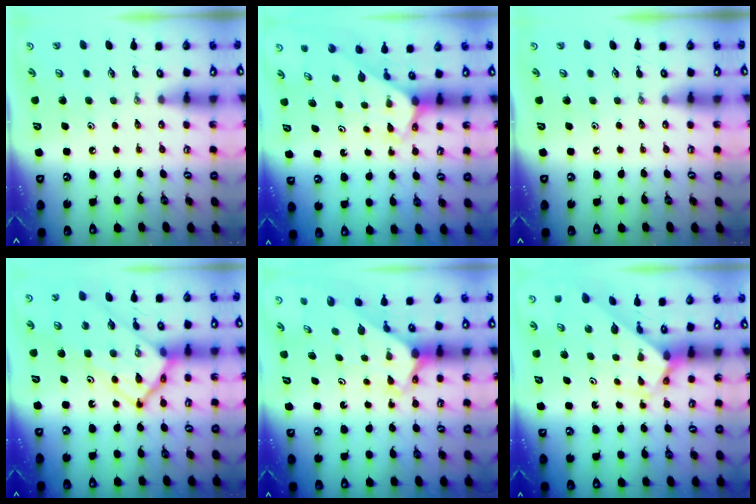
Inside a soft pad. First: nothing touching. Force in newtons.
{"total": 2.7, "press": 2.7, "slide": 0.2}
{"total": 0.0}
{"total": 17.0, "press": 16.9, "slide": 1.7}
{"total": 2.5, "press": 2.5, "slide": 0.1}
{"total": 2.7, "press": 2.7, "slide": 0.2}